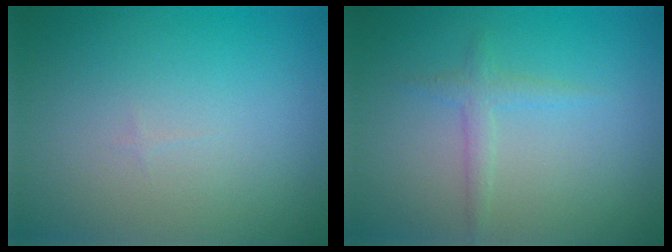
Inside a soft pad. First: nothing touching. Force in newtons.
{"total": 1.4, "press": 1.4, "slide": 0.1}